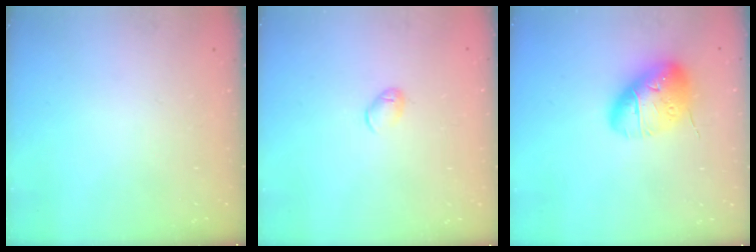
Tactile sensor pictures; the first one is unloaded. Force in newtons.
{"total": 7.0, "press": 6.9, "slide": 0.9}
{"total": 16.2, "press": 16.0, "slide": 3.0}